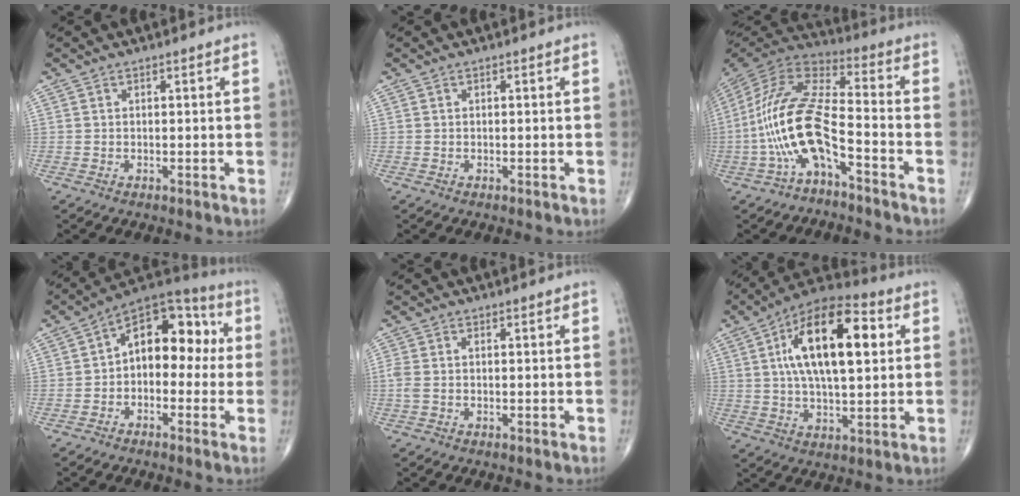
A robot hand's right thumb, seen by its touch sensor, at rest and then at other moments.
{"total": 0.0}
{"total": 16.3, "force": [-5.7, 5.8, 14.1], "torque": [-0.297, 0.071, -0.112]}
{"total": 13.1, "force": [0.3, 8.5, 10.0], "torque": [-0.099, 0.047, -0.018]}
{"total": 2.2, "force": [-0.1, 1.2, 1.9], "torque": [-0.064, 0.007, -0.001]}
{"total": 19.3, "force": [4.5, 8.4, 16.8], "torque": [-0.268, 0.014, 0.067]}